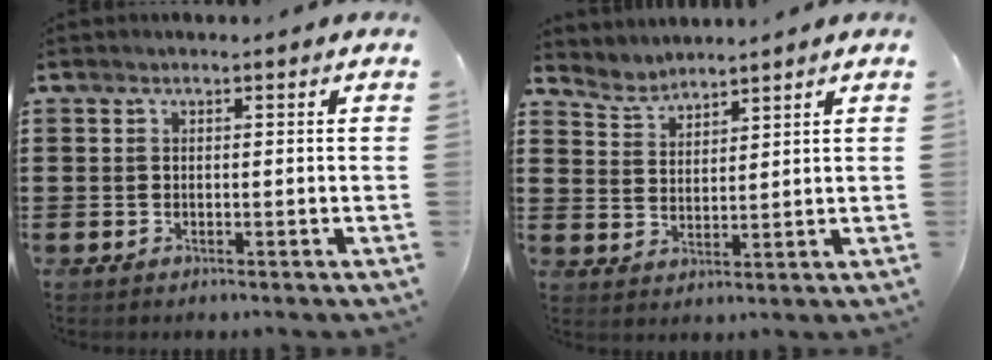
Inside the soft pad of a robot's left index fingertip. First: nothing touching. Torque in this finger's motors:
{"motor_torque": [0.04, 0.03, -0.01, 0.01]}